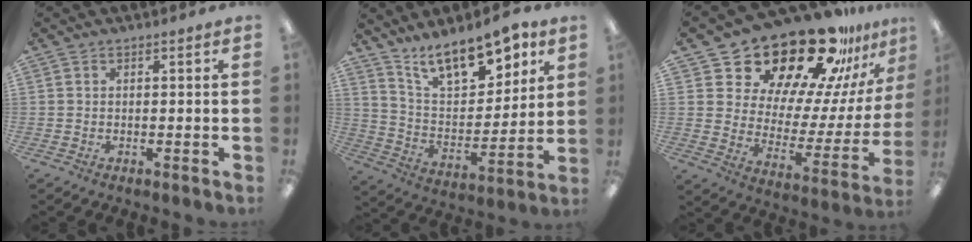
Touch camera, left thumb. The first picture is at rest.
{"total": 15.2, "force": [11.6, 6.1, 7.7], "torque": [-0.128, -0.068, 0.204]}
{"total": 26.0, "force": [21.3, 10.3, 10.7], "torque": [-0.167, -0.161, 0.377]}